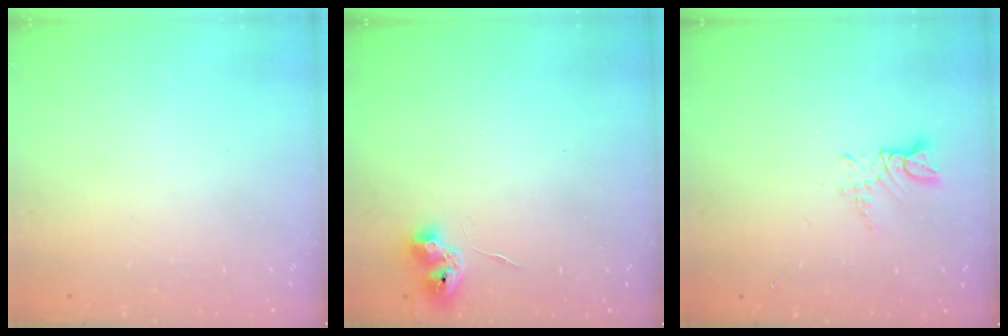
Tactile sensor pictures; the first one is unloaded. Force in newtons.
{"total": 7.4, "press": 7.4, "slide": 0.7}
{"total": 2.7, "press": 2.7, "slide": 0.3}